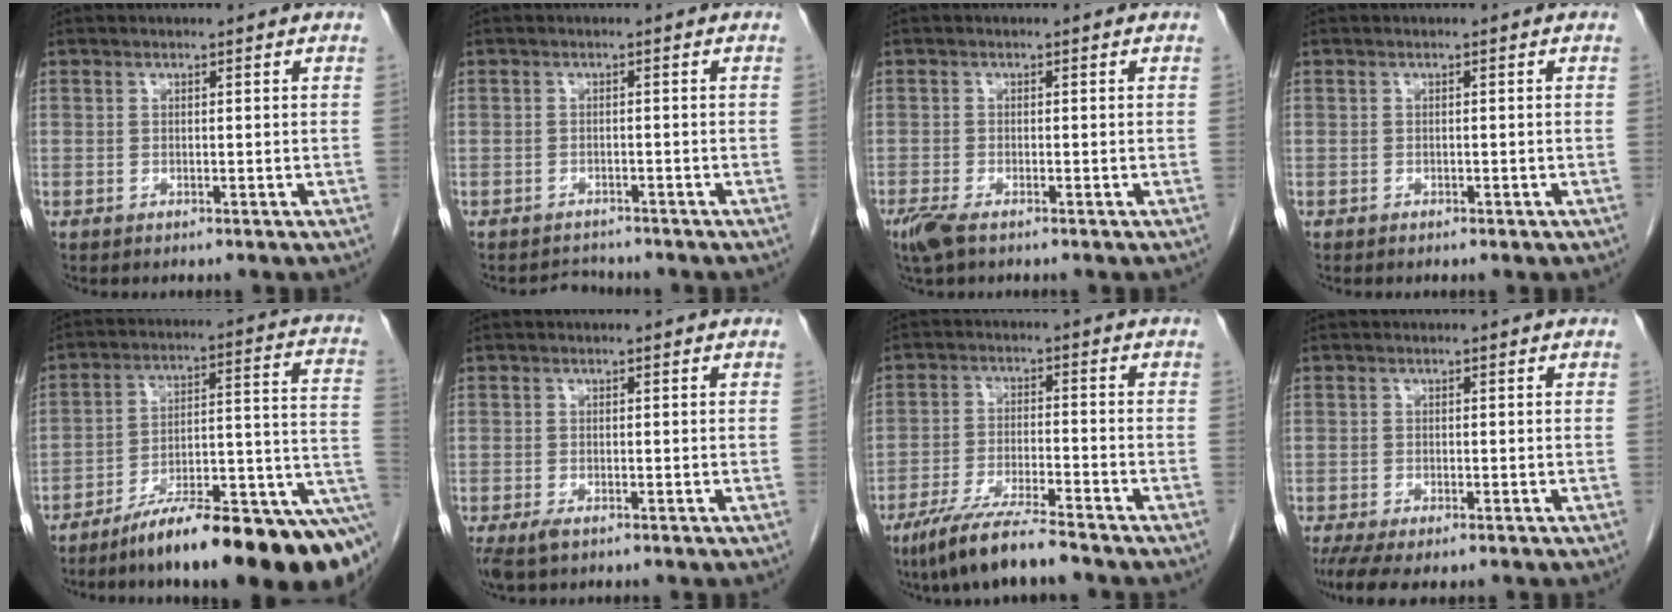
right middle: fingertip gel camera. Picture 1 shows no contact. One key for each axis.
{"total": 2.3, "fx": -2.2, "fy": 0.6, "fz": -0.4, "tx": 0.000, "ty": -0.009, "tz": -0.034}
{"total": 3.1, "fx": -2.1, "fy": 0.8, "fz": 2.2, "tx": -0.052, "ty": -0.010, "tz": -0.040}
{"total": 0.7, "fx": -0.5, "fy": 0.2, "fz": 0.4, "tx": -0.013, "ty": -0.003, "tz": -0.005}
{"total": 21.5, "fx": -13.2, "fy": 2.9, "fz": 16.7, "tx": -0.156, "ty": 0.034, "tz": -0.205}
{"total": 2.6, "fx": -1.6, "fy": 0.9, "fz": 1.8, "tx": -0.040, "ty": -0.009, "tz": -0.026}
{"total": 9.7, "fx": -7.7, "fy": 0.1, "fz": 5.9, "tx": -0.108, "ty": -0.032, "tz": -0.138}
{"total": 6.0, "fx": -4.3, "fy": 1.7, "fz": 3.8, "tx": -0.066, "ty": -0.018, "tz": -0.069}